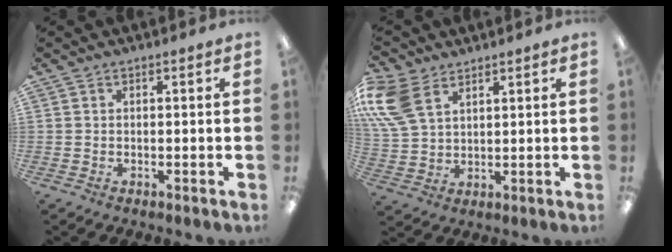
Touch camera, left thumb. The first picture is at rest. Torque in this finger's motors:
{"motor_torque": [0.57, 1.03, 1.37, -1.40, 0.60]}